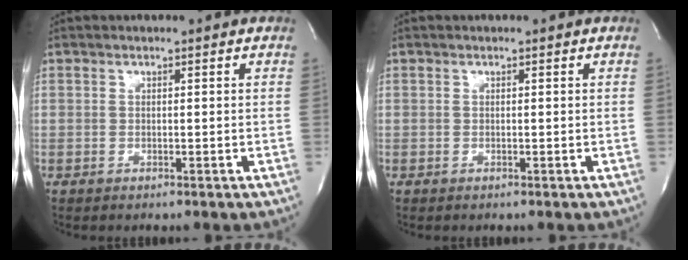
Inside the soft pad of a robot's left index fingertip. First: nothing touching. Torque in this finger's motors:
{"motor_torque": [0.00, 0.00, 0.00, 0.00]}